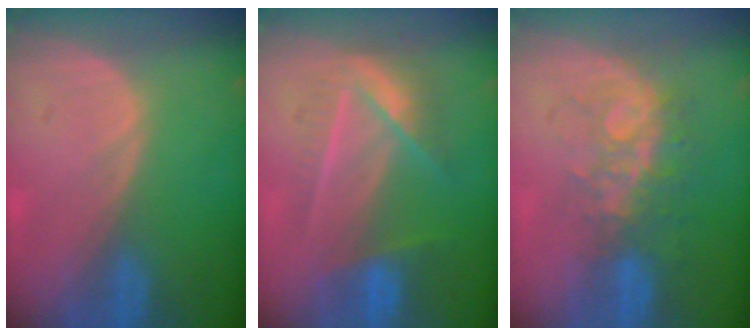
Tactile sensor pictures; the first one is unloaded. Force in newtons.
{"total": 7.1, "press": 6.8, "slide": 2.2}
{"total": 8.4, "press": 7.0, "slide": 4.5}